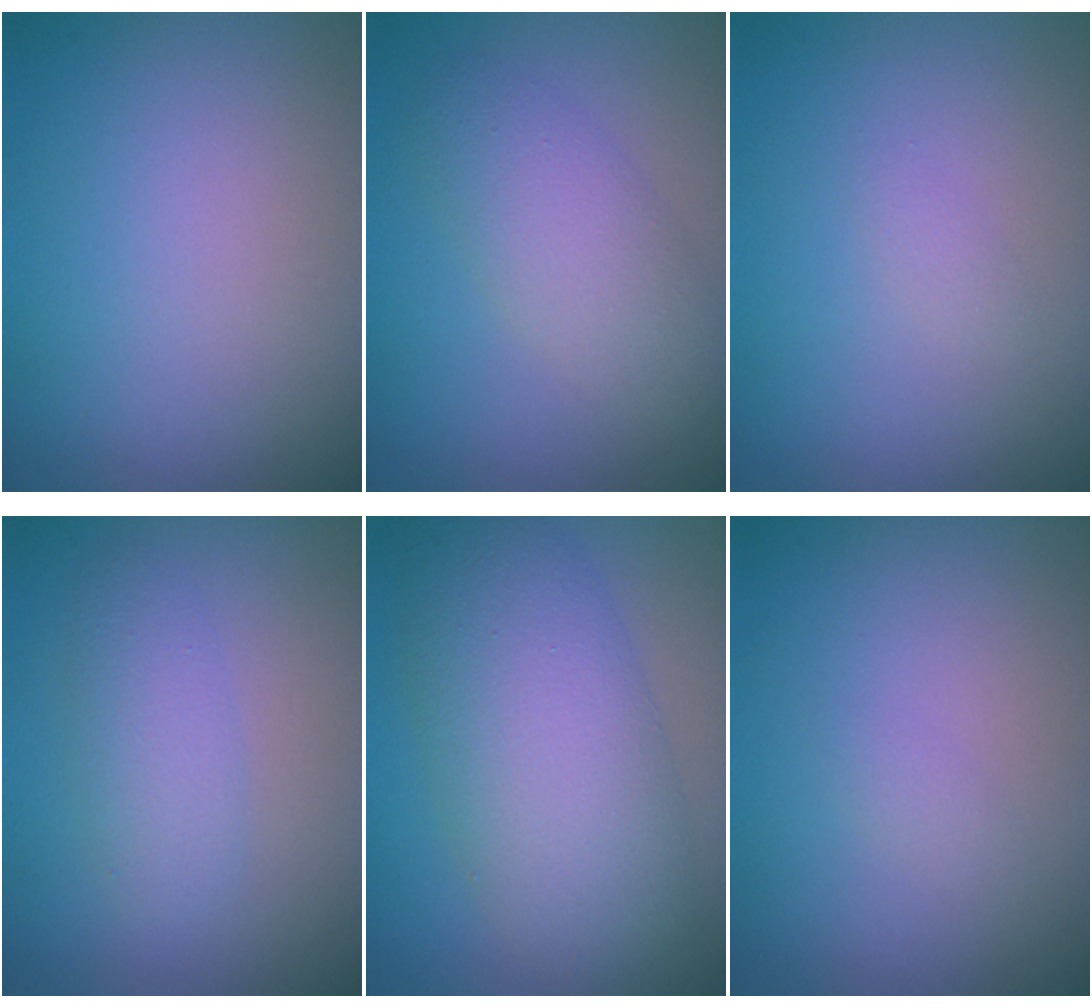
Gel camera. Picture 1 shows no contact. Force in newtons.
{"total": 3.6, "press": 3.6, "slide": 0.2}
{"total": 0.6, "press": 0.5, "slide": 0.1}
{"total": 2.4, "press": 2.4, "slide": 0.0}
{"total": 8.5, "press": 8.5, "slide": 0.1}
{"total": 0.6, "press": 0.6, "slide": 0.1}